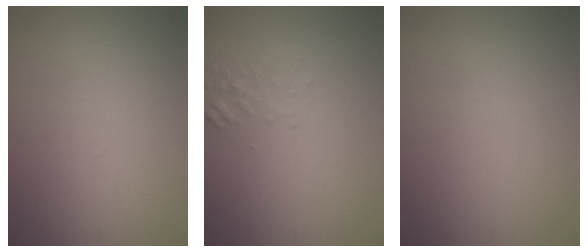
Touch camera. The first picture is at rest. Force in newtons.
{"total": 1.0, "press": 1.0, "slide": 0.0}
{"total": 0.0}